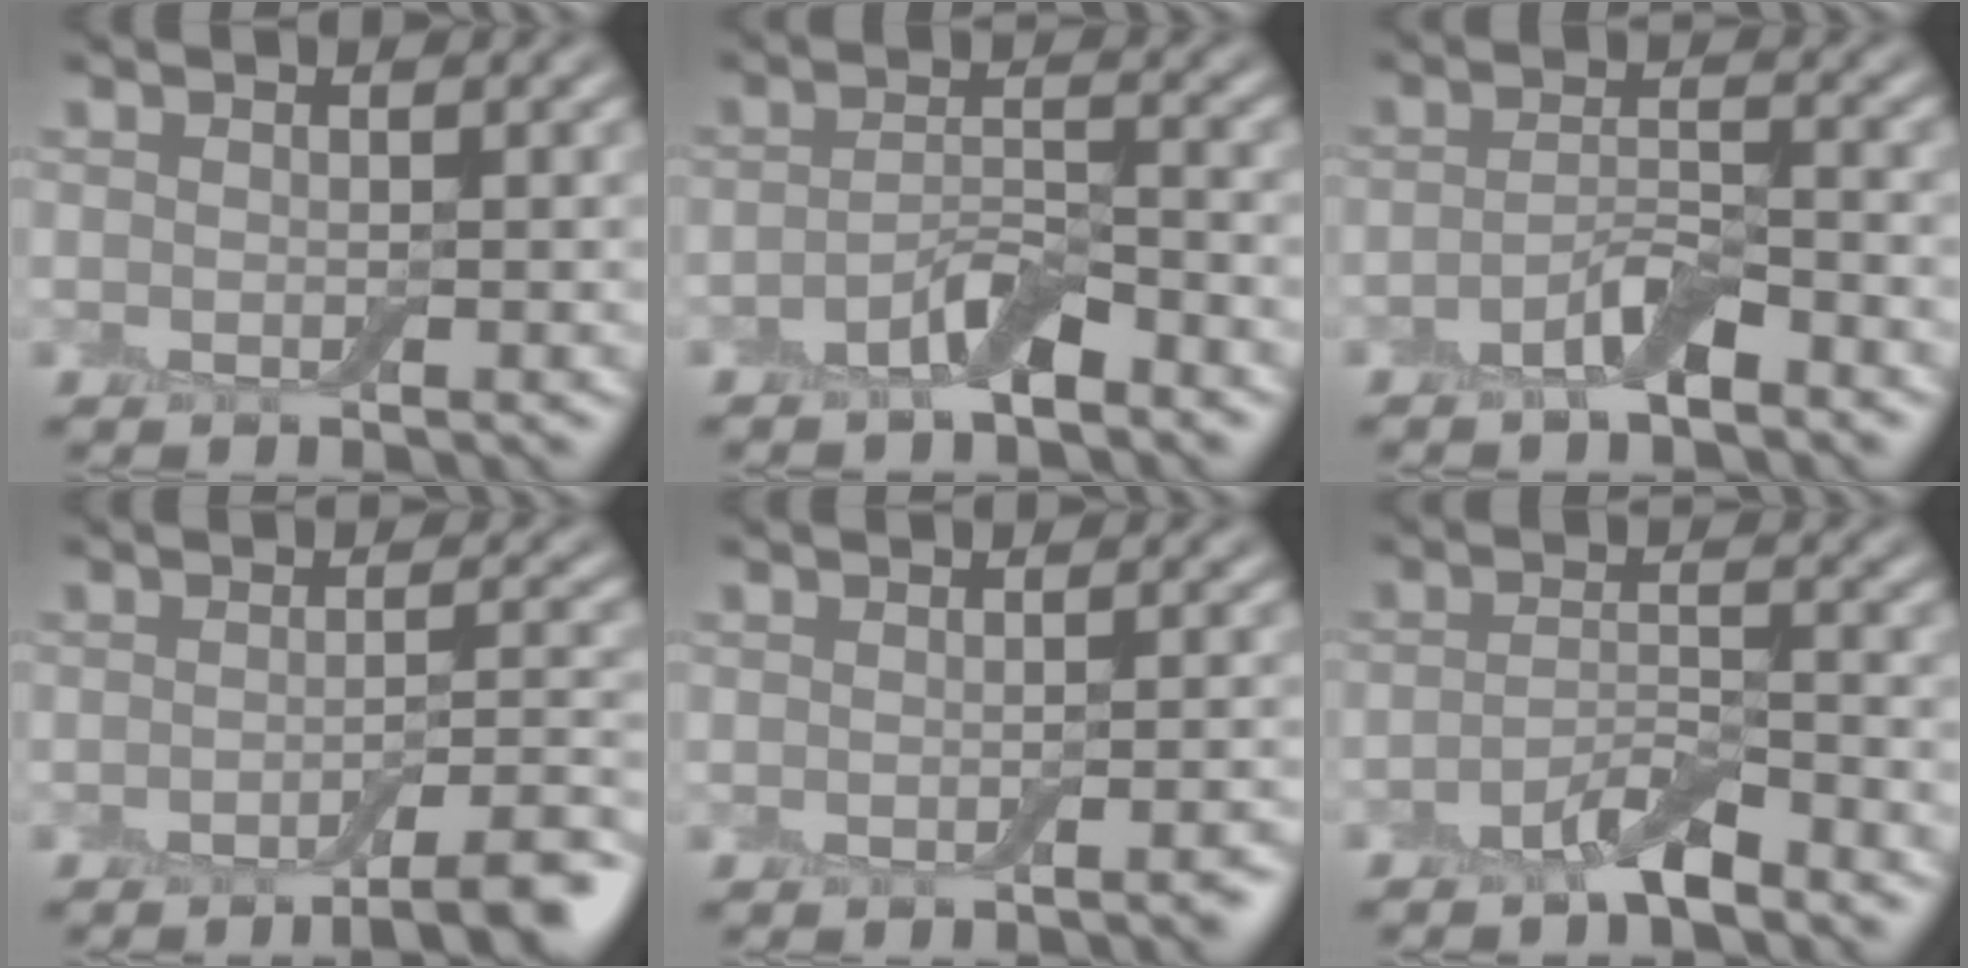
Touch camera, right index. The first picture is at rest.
{"total": 3.1, "force": [-2.1, 1.0, 2.1], "torque": [-0.040, 0.008, -0.041]}
{"total": 2.9, "force": [-1.8, 0.8, 2.0], "torque": [-0.039, 0.007, -0.037]}
{"total": 5.5, "force": [-3.3, 1.2, 4.3], "torque": [-0.053, 0.003, -0.050]}
{"total": 1.3, "force": [-0.7, 0.3, 1.1], "torque": [-0.010, 0.002, -0.011]}
{"total": 3.2, "force": [-2.4, 0.7, 2.0], "torque": [-0.037, 0.005, -0.050]}